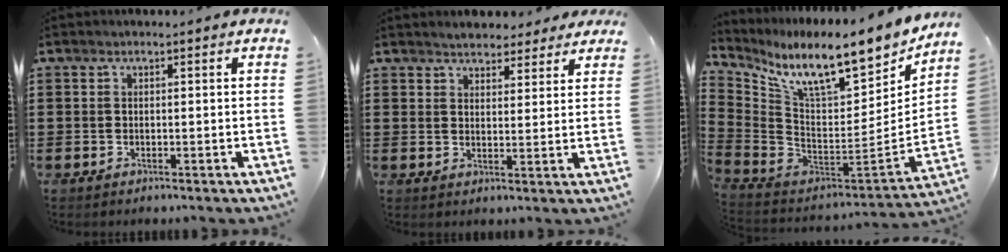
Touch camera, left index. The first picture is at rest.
{"total": 3.4, "force": [3.2, 1.1, 0.1], "torque": [-0.014, -0.002, 0.061]}
{"total": 12.0, "force": [8.9, 1.4, 7.9], "torque": [-0.169, -0.078, 0.148]}